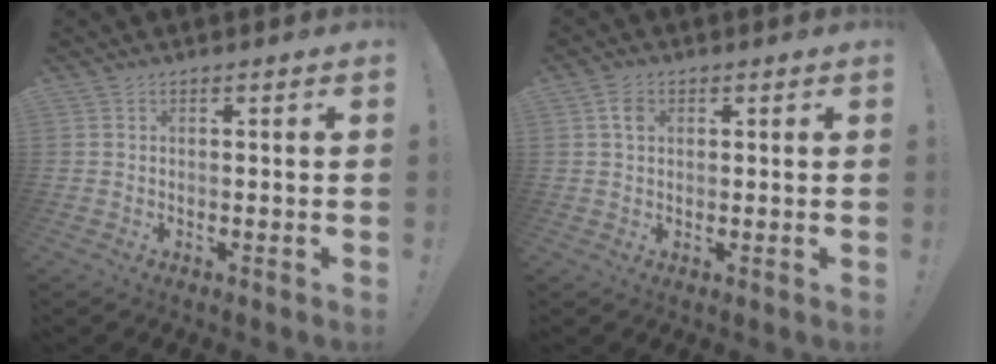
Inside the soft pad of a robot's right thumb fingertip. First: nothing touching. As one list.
[{"total": 3.5, "force": [1.2, 2.5, 2.0], "torque": [-0.027, 0.001, 0.021]}]